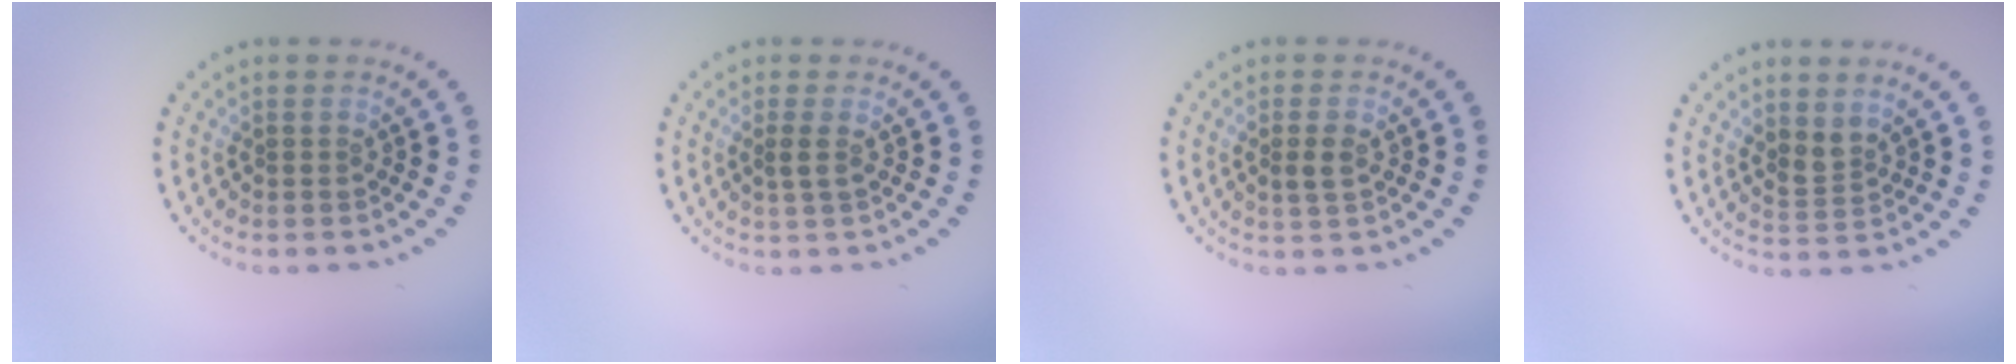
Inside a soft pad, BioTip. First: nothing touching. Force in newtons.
{"total": 1.0, "press": 0.8, "slide": 0.6}
{"total": 1.5, "press": 1.5, "slide": 0.3}
{"total": 1.8, "press": 1.4, "slide": 1.1}